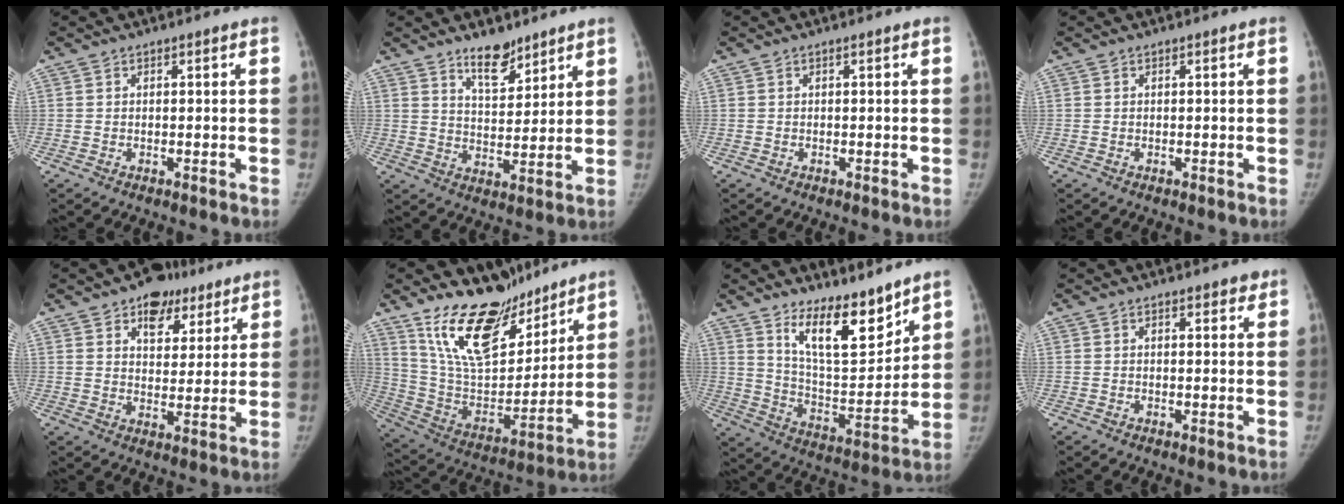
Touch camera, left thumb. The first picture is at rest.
{"total": 7.7, "force": [5.9, 3.3, 3.7], "torque": [-0.033, -0.046, 0.100]}
{"total": 0.0}
{"total": 0.0}
{"total": 10.1, "force": [6.3, 6.6, 4.5], "torque": [-0.022, -0.025, 0.091]}
{"total": 20.4, "force": [15.6, 9.0, 9.8], "torque": [-0.118, -0.100, 0.281]}
{"total": 13.3, "force": [9.9, 4.5, 7.8], "torque": [-0.091, -0.086, 0.178]}
{"total": 1.8, "force": [1.4, 0.8, 0.8], "torque": [0.004, -0.008, 0.015]}